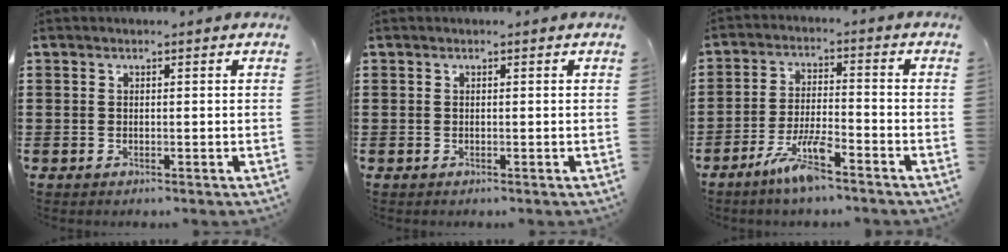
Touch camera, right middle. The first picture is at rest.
{"total": 0.0}
{"total": 6.8, "force": [-4.8, 1.2, 4.6], "torque": [-0.099, -0.004, -0.090]}